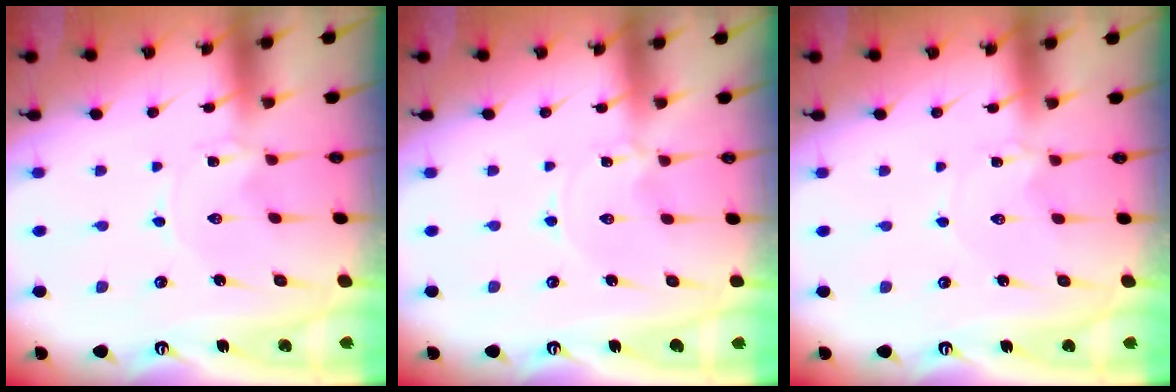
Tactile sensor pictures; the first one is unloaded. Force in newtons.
{"total": 0.0}
{"total": 1.8, "press": 1.8, "slide": 0.2}